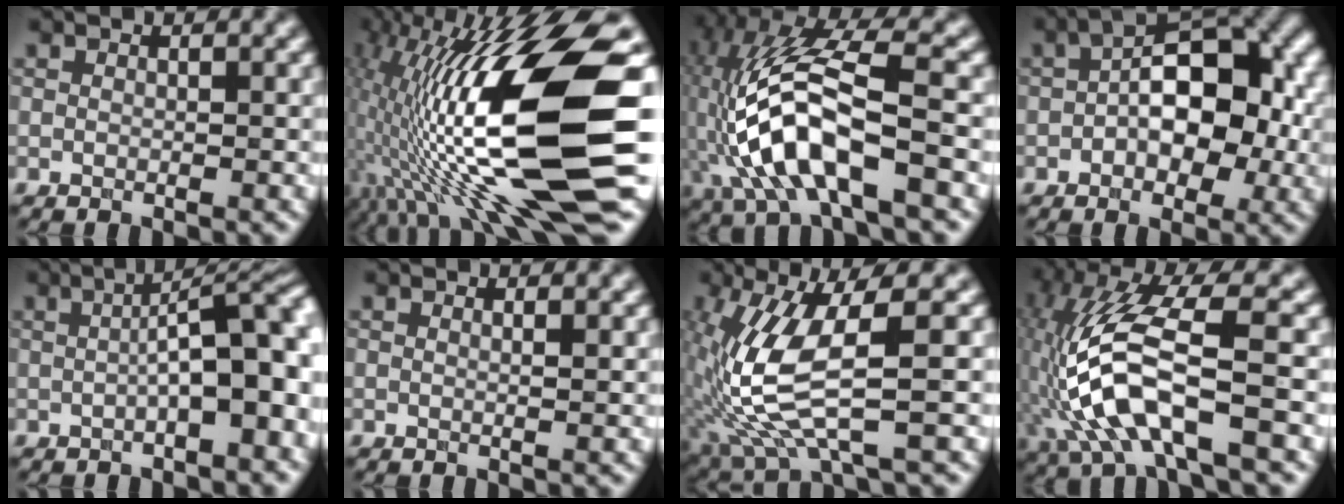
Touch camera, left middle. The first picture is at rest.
{"total": 15.9, "force": [-0.5, 3.7, 15.4], "torque": [-0.292, 0.016, 0.005]}
{"total": 10.8, "force": [-3.0, 3.7, 9.7], "torque": [-0.207, 0.019, -0.057]}
{"total": 9.8, "force": [0.1, 5.3, 8.2], "torque": [-0.109, 0.022, -0.009]}
{"total": 6.8, "force": [-0.6, 1.7, 6.5], "torque": [-0.084, 0.019, -0.007]}
{"total": 1.0, "force": [0.5, 0.4, 0.8], "torque": [-0.004, 0.002, 0.001]}
{"total": 8.3, "force": [-0.8, 2.3, 8.0], "torque": [-0.187, -0.004, -0.007]}
{"total": 9.8, "force": [-2.4, 2.9, 9.1], "torque": [-0.200, 0.015, -0.044]}